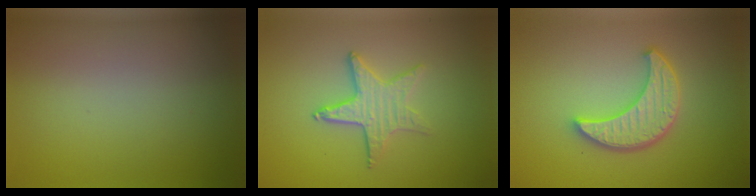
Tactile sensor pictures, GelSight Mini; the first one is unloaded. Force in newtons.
{"total": 3.6, "press": 2.8, "slide": 2.2}
{"total": 4.7, "press": 4.1, "slide": 2.4}